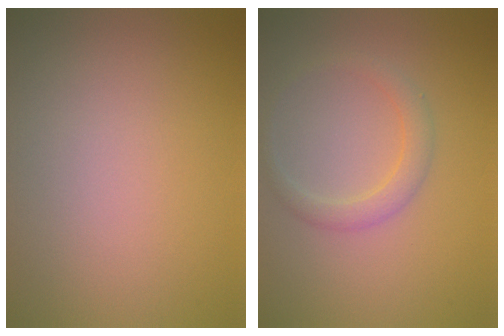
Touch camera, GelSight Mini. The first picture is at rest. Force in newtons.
{"total": 2.1, "press": 2.1, "slide": 0.0}